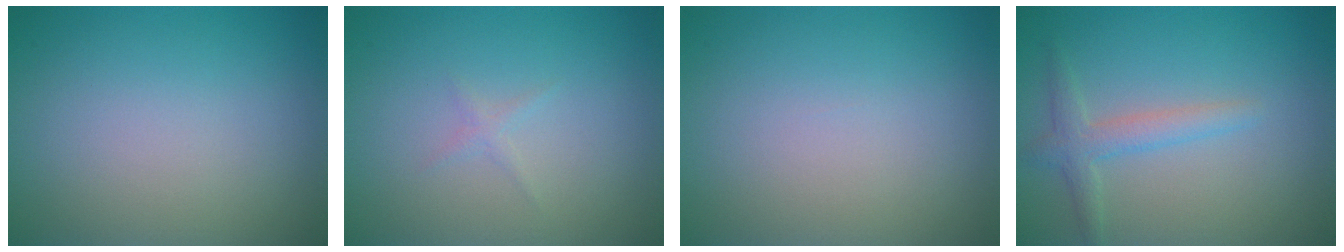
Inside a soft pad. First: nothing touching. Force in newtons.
{"total": 0.6, "press": 0.6, "slide": 0.0}
{"total": 0.0}
{"total": 2.3, "press": 2.3, "slide": 0.1}